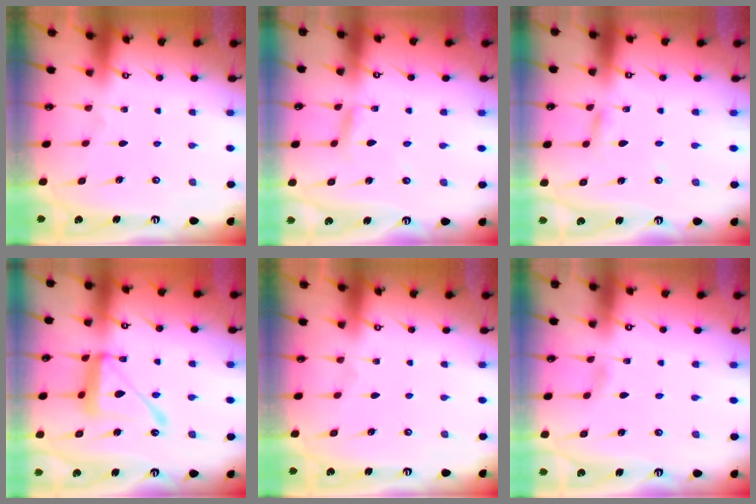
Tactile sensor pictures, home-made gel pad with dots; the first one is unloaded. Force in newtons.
{"total": 2.8, "press": 2.8, "slide": 0.1}
{"total": 2.7, "press": 2.7, "slide": 0.1}
{"total": 14.1, "press": 14.1, "slide": 1.0}
{"total": 0.0}
{"total": 0.6, "press": 0.6, "slide": 0.1}